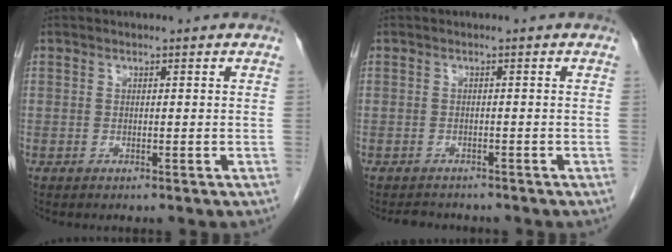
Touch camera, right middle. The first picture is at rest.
{"total": 2.7, "force": [-2.5, 0.9, 0.3], "torque": [-0.010, -0.007, -0.036]}